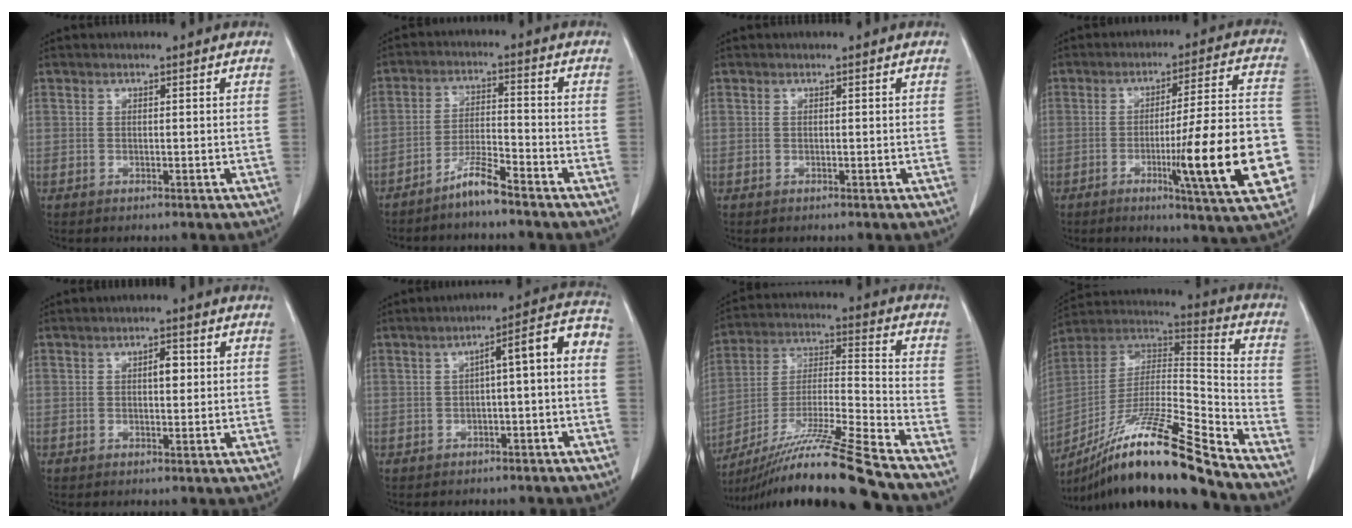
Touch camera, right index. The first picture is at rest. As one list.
[{"total": 5.1, "force": [-4.3, -0.2, 2.8], "torque": [-0.056, -0.007, -0.086]}, {"total": 0.0}, {"total": 18.3, "force": [-4.9, 0.7, 17.6], "torque": [-0.206, 0.003, -0.063]}, {"total": 2.4, "force": [0.4, 1.0, 2.1], "torque": [-0.032, 0.002, 0.006]}, {"total": 7.9, "force": [-0.7, 1.3, 7.8], "torque": [-0.101, 0.038, -0.013]}, {"total": 22.0, "force": [-18.0, -1.4, 12.6], "torque": [-0.220, -0.033, -0.315]}, {"total": 22.6, "force": [-17.2, 0.3, 14.7], "torque": [-0.271, -0.006, -0.315]}]